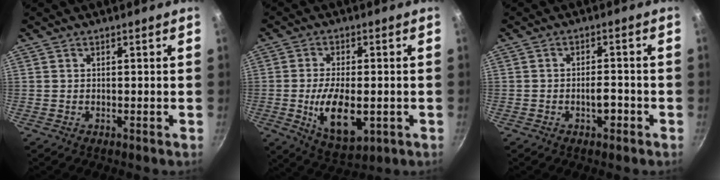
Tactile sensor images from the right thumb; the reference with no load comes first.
{"total": 11.3, "force": [-2.3, 5.5, 9.6], "torque": [-0.156, -0.010, -0.028]}
{"total": 3.1, "force": [-1.4, 1.6, 2.3], "torque": [-0.024, 0.015, -0.020]}